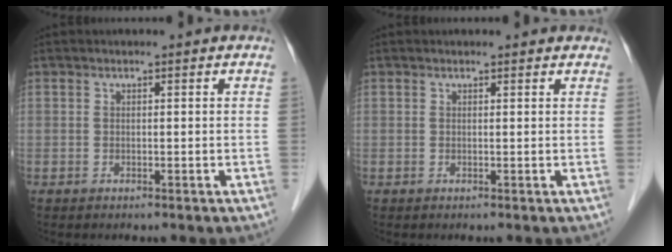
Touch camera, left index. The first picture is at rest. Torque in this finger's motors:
{"motor_torque": [0.24, -0.24, -0.01, 0.00]}